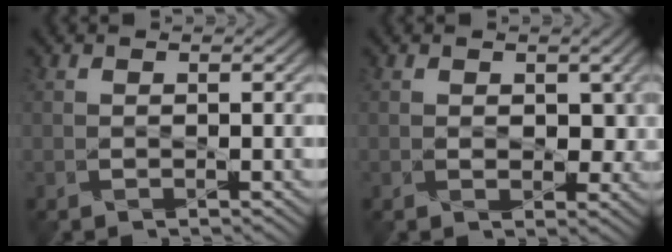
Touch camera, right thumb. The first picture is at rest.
{"total": 3.2, "force": [0.5, 2.2, 2.3], "torque": [-0.040, -0.009, 0.008]}